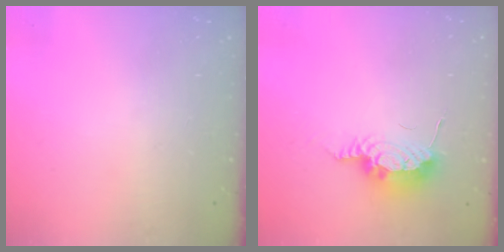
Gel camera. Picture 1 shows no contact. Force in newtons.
{"total": 10.3, "press": 9.3, "slide": 4.4}